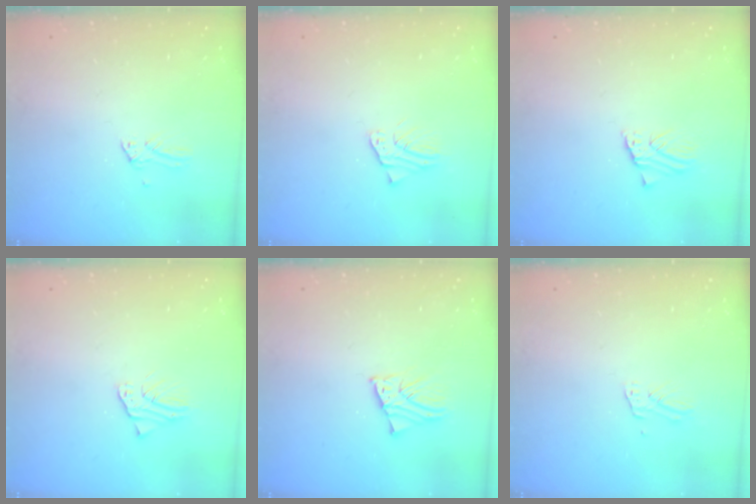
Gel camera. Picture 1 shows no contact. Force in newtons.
{"total": 2.5, "press": 2.5, "slide": 0.2}
{"total": 1.4, "press": 1.4, "slide": 0.0}
{"total": 2.5, "press": 2.4, "slide": 0.3}
{"total": 2.3, "press": 2.3, "slide": 0.3}
{"total": 2.7, "press": 2.7, "slide": 0.2}